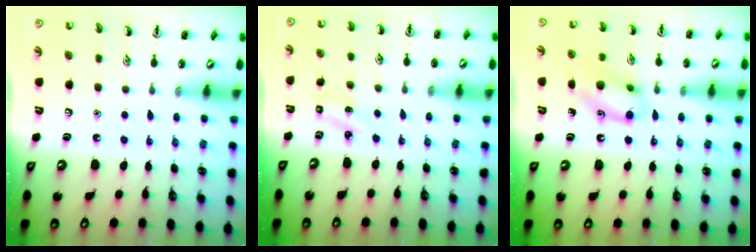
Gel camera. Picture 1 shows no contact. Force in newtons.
{"total": 1.4, "press": 1.3, "slide": 0.6}
{"total": 11.1, "press": 10.9, "slide": 1.9}